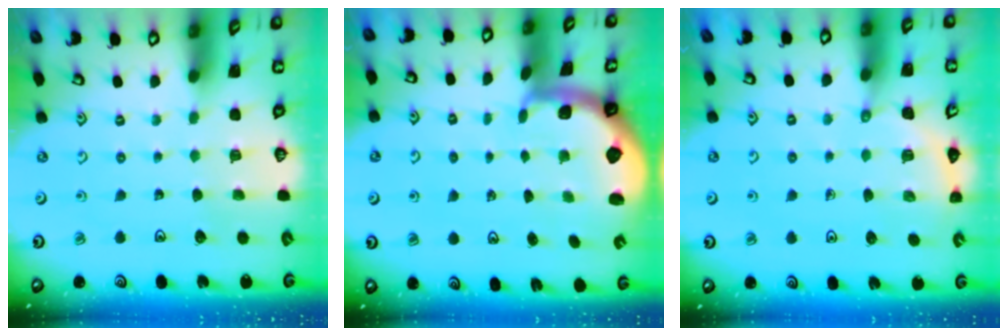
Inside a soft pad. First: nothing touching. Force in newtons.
{"total": 1.2, "press": 1.2, "slide": 0.3}
{"total": 5.3, "press": 4.9, "slide": 1.9}